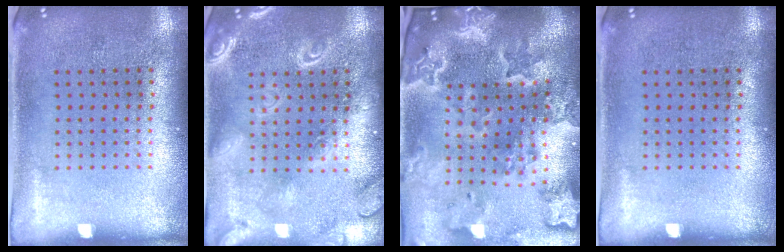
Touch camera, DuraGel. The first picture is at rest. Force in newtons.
{"total": 2.5, "press": 2.5, "slide": 0.2}
{"total": 4.5, "press": 3.7, "slide": 2.7}
{"total": 0.0}